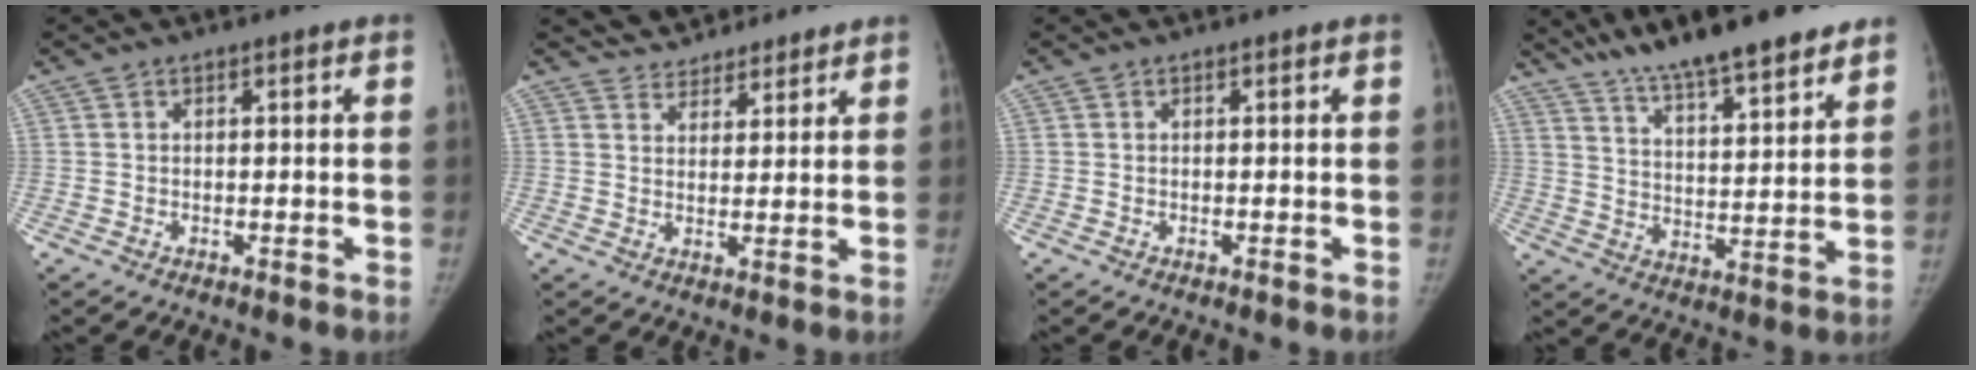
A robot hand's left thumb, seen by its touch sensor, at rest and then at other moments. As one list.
[{"total": 6.9, "force": [6.3, 2.8, 0.3], "torque": [0.021, -0.022, 0.100]}, {"total": 0.0}, {"total": 19.7, "force": [15.3, 3.9, 11.7], "torque": [-0.162, -0.057, 0.244]}]